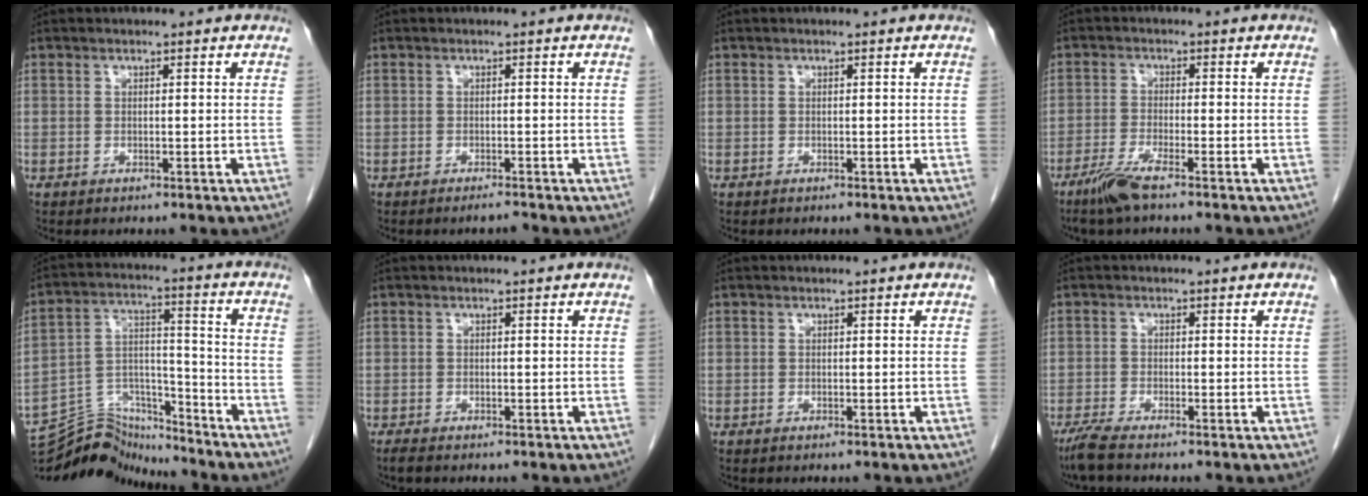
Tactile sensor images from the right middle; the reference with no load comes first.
{"total": 0.8, "force": [-0.7, -0.1, 0.3], "torque": [-0.008, -0.002, -0.010]}
{"total": 0.0}
{"total": 4.4, "force": [-3.2, 0.0, 3.0], "torque": [-0.069, -0.011, -0.068]}
{"total": 12.0, "force": [-11.9, 1.4, 0.5], "torque": [-0.016, 0.037, -0.213]}
{"total": 1.0, "force": [-0.9, 0.2, 0.5], "torque": [-0.020, -0.006, -0.016]}
{"total": 0.0}
{"total": 3.0, "force": [-2.5, -0.2, 1.7], "torque": [-0.042, -0.008, -0.052]}